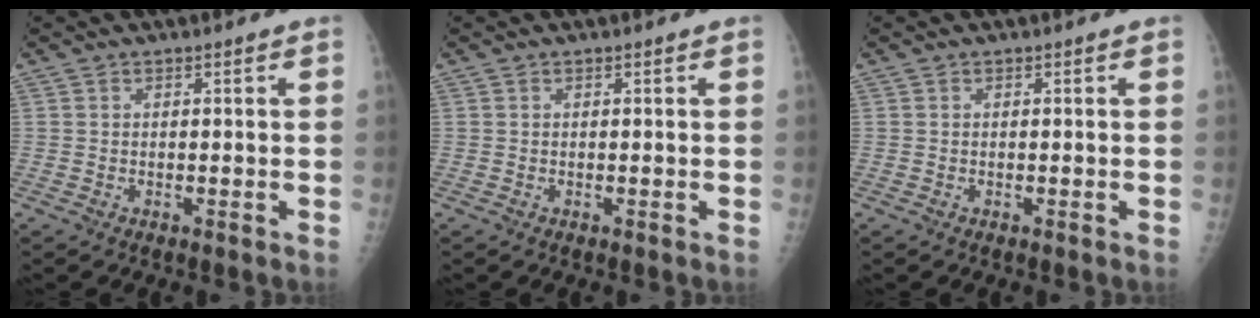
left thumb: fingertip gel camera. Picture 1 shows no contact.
{"total": 0.0}
{"total": 0.0}